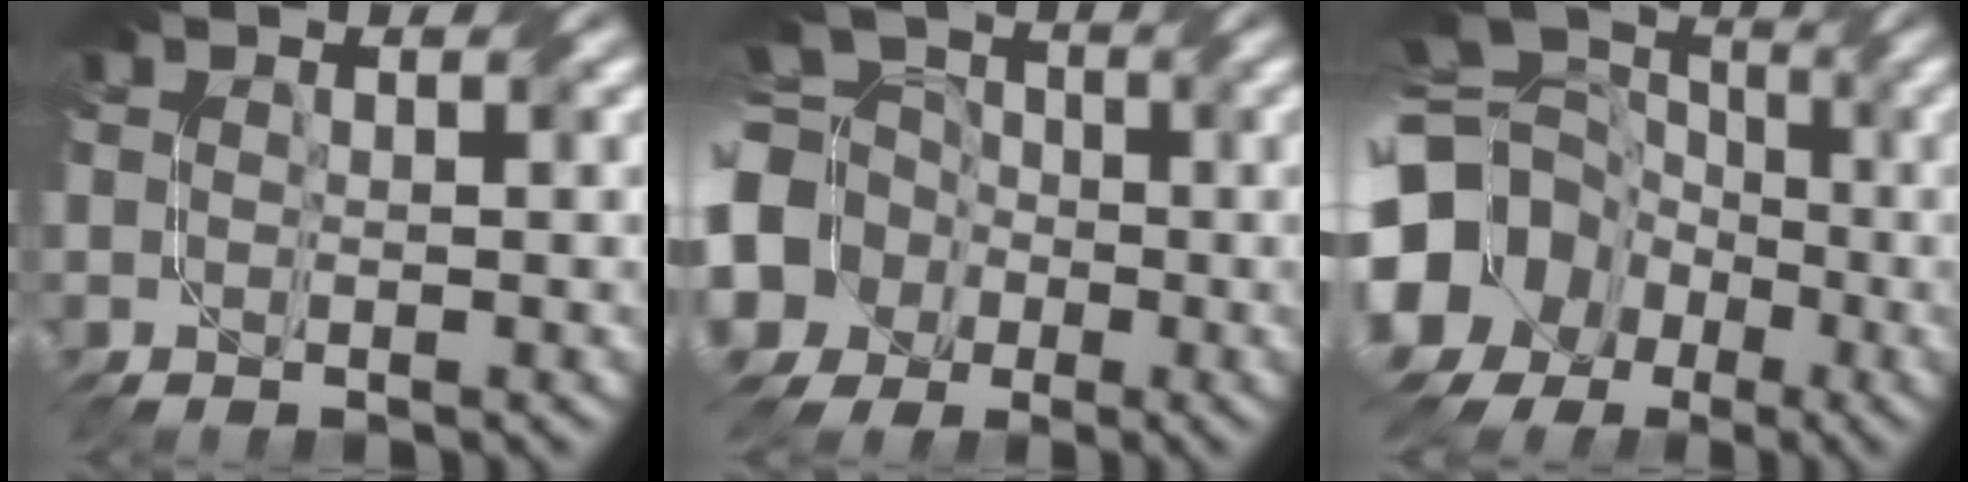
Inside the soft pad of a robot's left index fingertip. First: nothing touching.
{"total": 10.3, "force": [-1.8, 9.3, 4.0], "torque": [-0.121, -0.019, -0.055]}
{"total": 21.4, "force": [-5.7, 19.3, 7.1], "torque": [-0.191, -0.027, -0.139]}